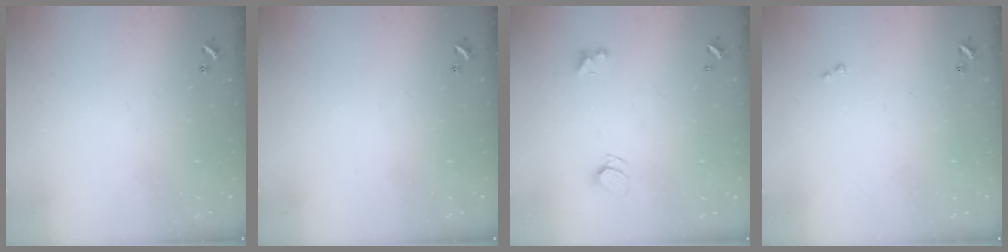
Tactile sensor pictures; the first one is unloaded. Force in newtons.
{"total": 0.0}
{"total": 2.5, "press": 2.4, "slide": 0.6}
{"total": 0.5, "press": 0.3, "slide": 0.4}